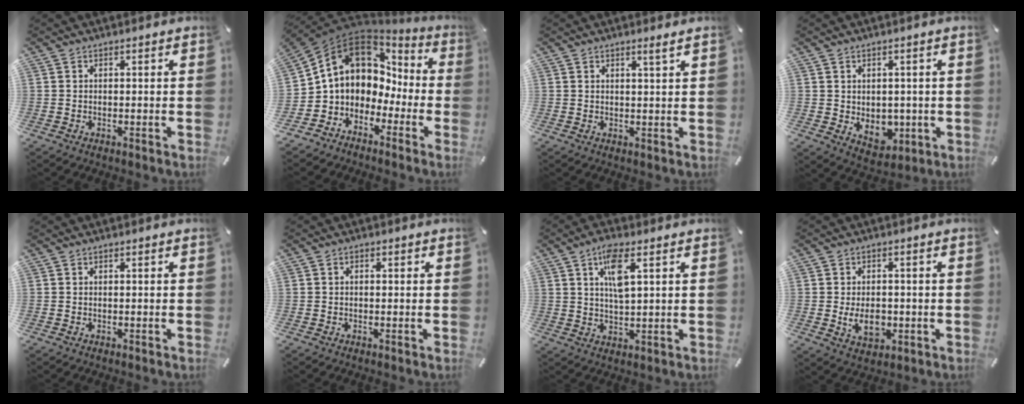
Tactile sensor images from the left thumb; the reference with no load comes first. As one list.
[{"total": 10.4, "force": [1.9, 9.2, 4.5], "torque": [-0.109, -0.014, 0.032]}, {"total": 2.0, "force": [1.4, -0.1, 1.3], "torque": [-0.027, -0.004, 0.025]}, {"total": 5.2, "force": [0.3, 4.7, 2.4], "torque": [-0.005, -0.006, 0.007]}, {"total": 0.0}, {"total": 0.8, "force": [-0.1, 0.6, 0.5], "torque": [-0.009, 0.003, -0.004]}, {"total": 7.6, "force": [3.2, 2.4, 6.4], "torque": [-0.119, -0.001, 0.051]}, {"total": 6.8, "force": [-1.0, 4.8, 4.8], "torque": [-0.084, -0.004, -0.018]}]